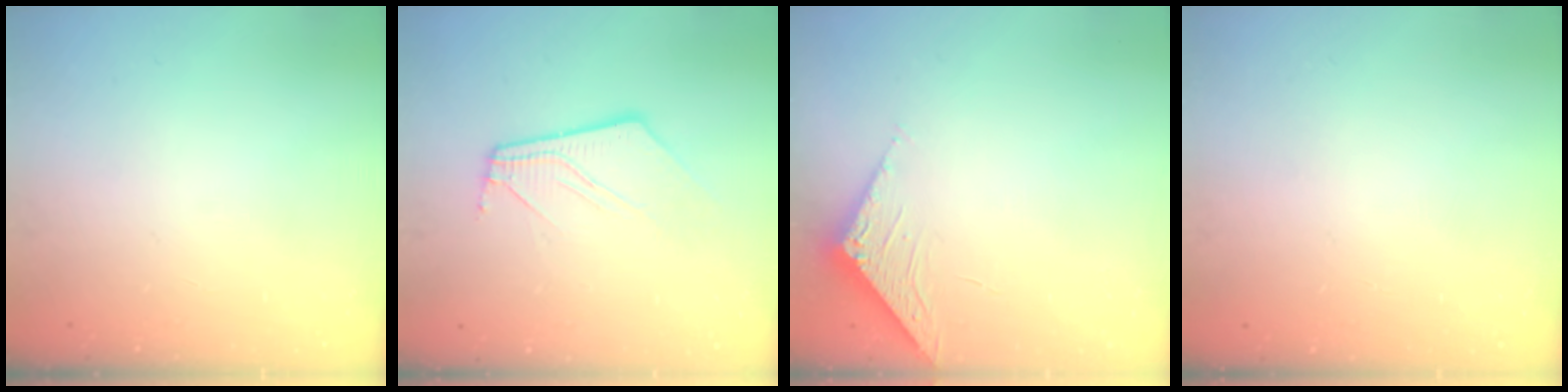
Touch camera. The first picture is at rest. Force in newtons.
{"total": 10.2, "press": 10.1, "slide": 1.2}
{"total": 6.9, "press": 6.9, "slide": 0.5}
{"total": 0.0}